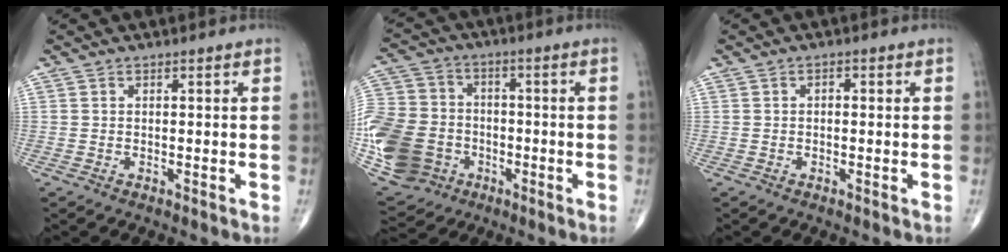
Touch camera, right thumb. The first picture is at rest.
{"total": 22.0, "force": [-5.9, 17.8, 11.6], "torque": [-0.274, 0.019, -0.102]}
{"total": 1.1, "force": [0.1, 0.6, 0.9], "torque": [-0.010, 0.002, -0.003]}